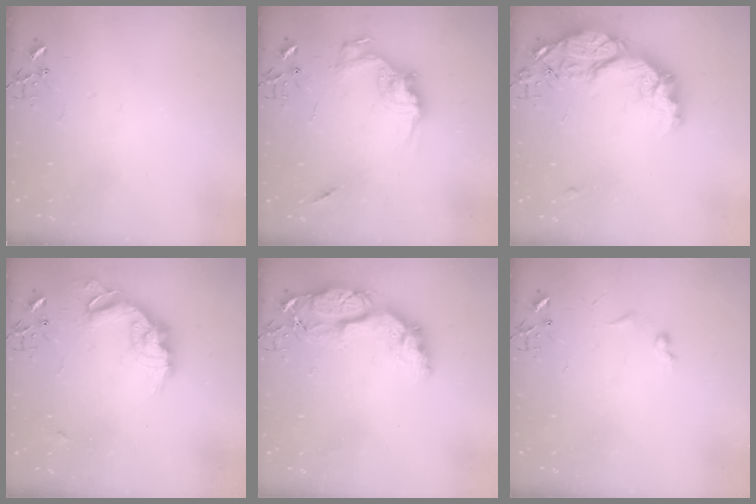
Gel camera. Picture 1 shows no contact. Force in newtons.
{"total": 14.8, "press": 14.8, "slide": 0.8}
{"total": 20.5, "press": 20.5, "slide": 1.5}
{"total": 16.1, "press": 16.1, "slide": 1.0}
{"total": 15.4, "press": 15.3, "slide": 1.2}
{"total": 4.4, "press": 4.3, "slide": 0.6}